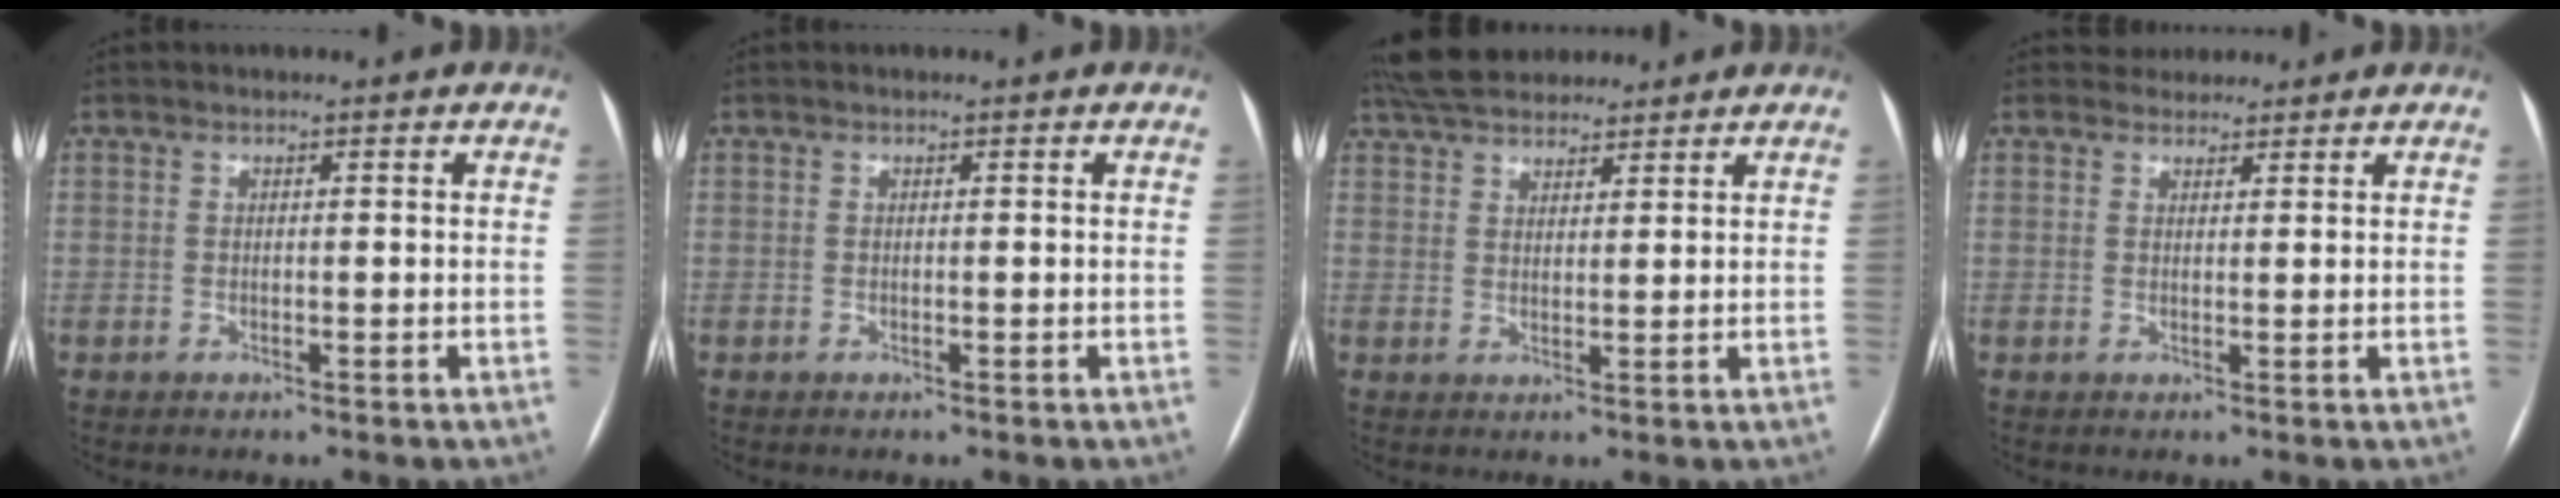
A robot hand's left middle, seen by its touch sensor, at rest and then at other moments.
{"total": 0.0}
{"total": 10.3, "force": [9.0, 3.4, 3.6], "torque": [-0.060, 0.039, 0.153]}
{"total": 2.6, "force": [2.3, 1.2, -0.3], "torque": [0.010, 0.014, 0.034]}